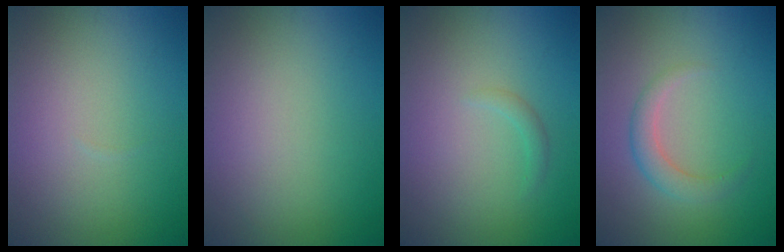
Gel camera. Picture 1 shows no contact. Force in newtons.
{"total": 0.0}
{"total": 0.9, "press": 0.8, "slide": 0.1}
{"total": 2.2, "press": 2.2, "slide": 0.2}